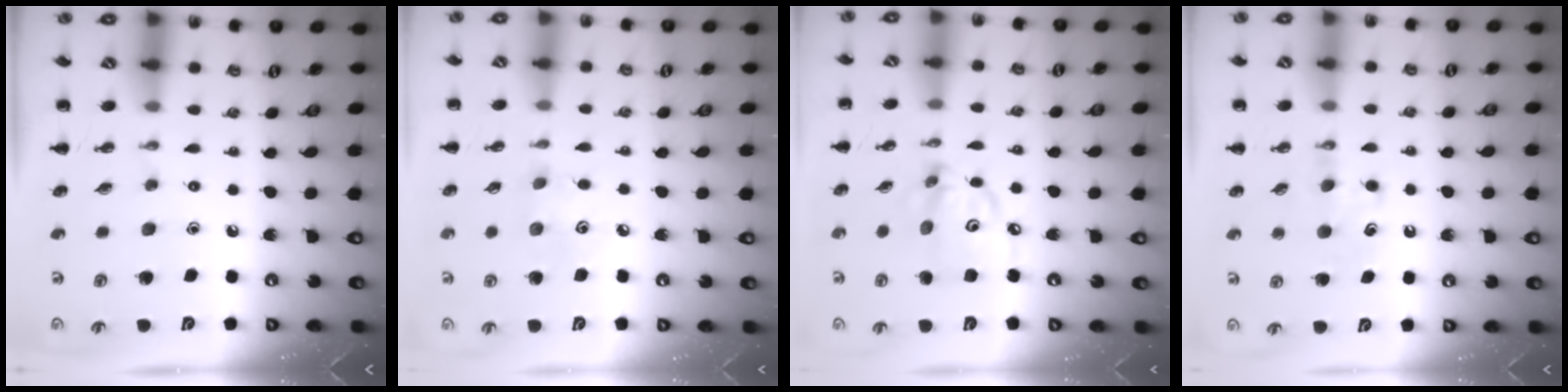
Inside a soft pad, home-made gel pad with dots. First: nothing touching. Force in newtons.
{"total": 4.3, "press": 4.3, "slide": 0.9}
{"total": 8.1, "press": 8.0, "slide": 1.1}
{"total": 6.4, "press": 6.2, "slide": 1.6}